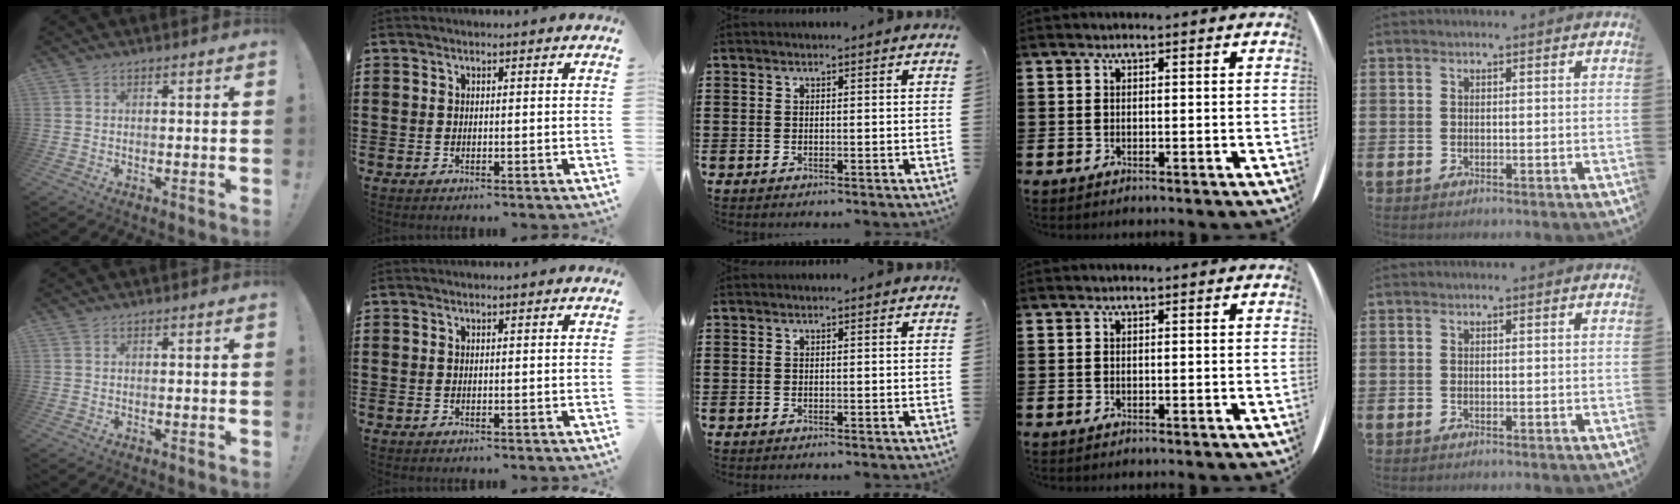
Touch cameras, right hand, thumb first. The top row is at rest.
{}